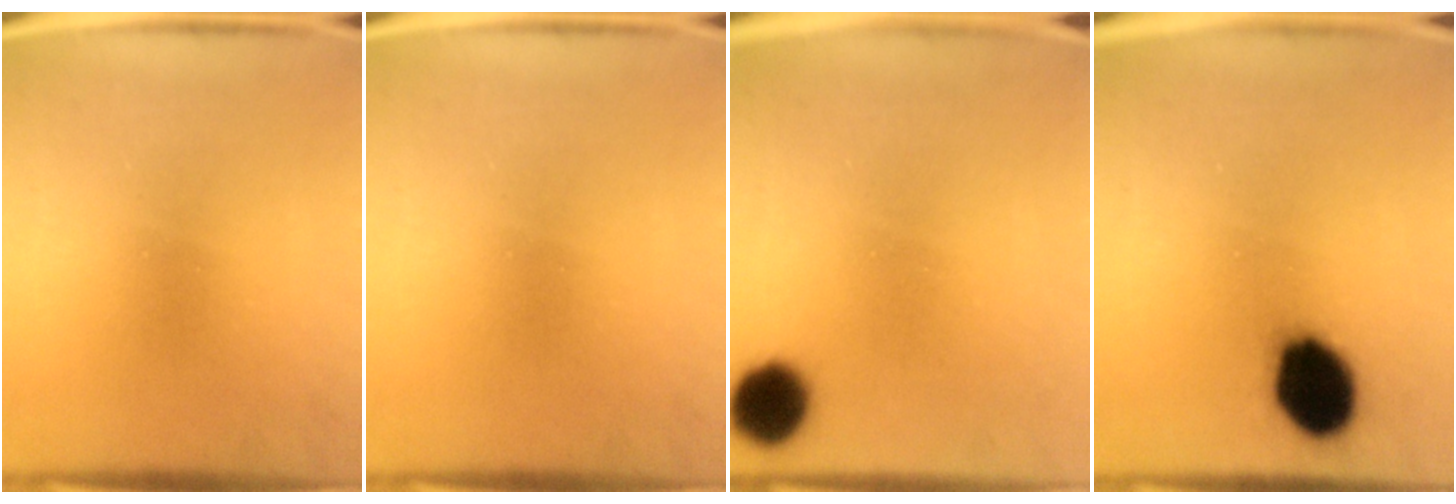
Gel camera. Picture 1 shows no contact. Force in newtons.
{"total": 0.0}
{"total": 9.3}
{"total": 13.6}